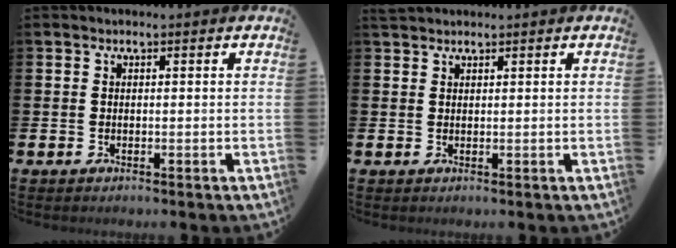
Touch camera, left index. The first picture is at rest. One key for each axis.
{"total": 1.4, "fx": 1.3, "fy": 0.4, "fz": 0.1, "tx": 0.006, "ty": -0.001, "tz": 0.023}